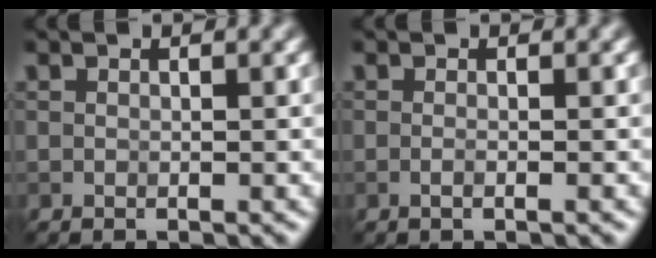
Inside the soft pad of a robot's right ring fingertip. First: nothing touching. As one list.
[{"total": 1.1, "force": [-0.1, 0.4, 1.0], "torque": [-0.001, -0.006, -0.014]}]